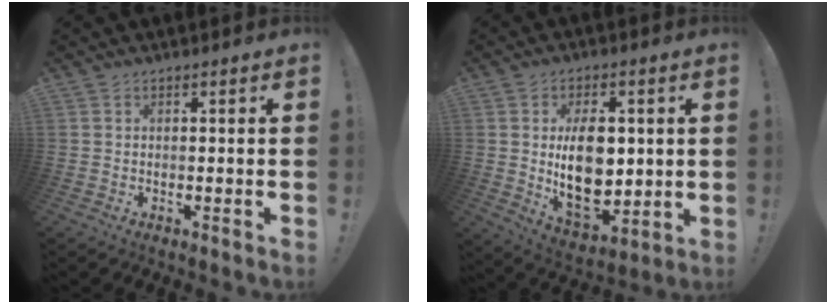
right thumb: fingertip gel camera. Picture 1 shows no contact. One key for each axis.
{"total": 16.2, "fx": 1.6, "fy": 10.5, "fz": 12.2, "tx": -0.195, "ty": -0.022, "tz": 0.029}